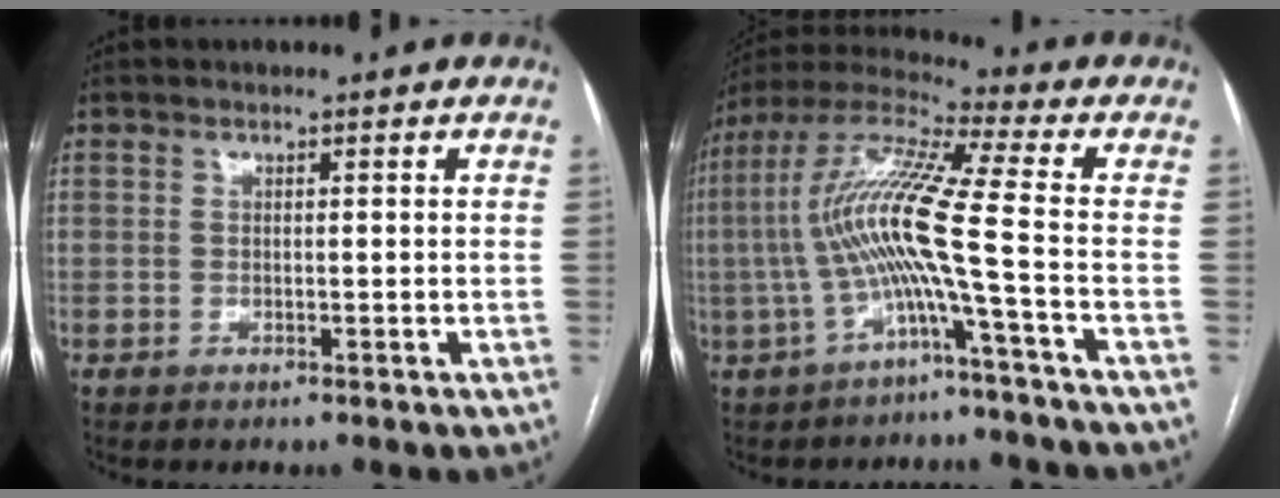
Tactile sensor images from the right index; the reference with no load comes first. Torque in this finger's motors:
{"motor_torque": [1.92, -0.17, 1.05, 0.21]}